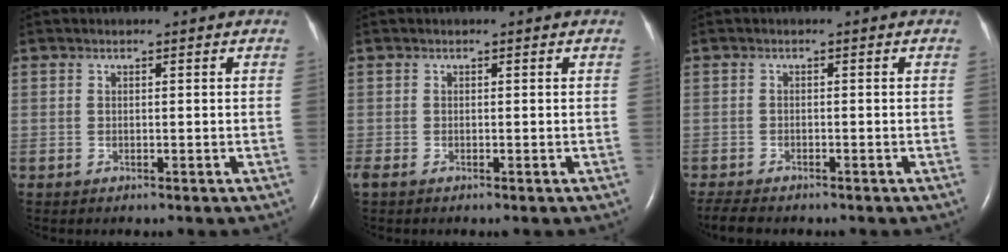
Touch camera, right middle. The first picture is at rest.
{"total": 0.8, "force": [-0.4, 0.3, 0.6], "torque": [-0.024, -0.006, -0.009]}
{"total": 4.4, "force": [-3.7, 1.1, 1.9], "torque": [-0.036, -0.011, -0.056]}